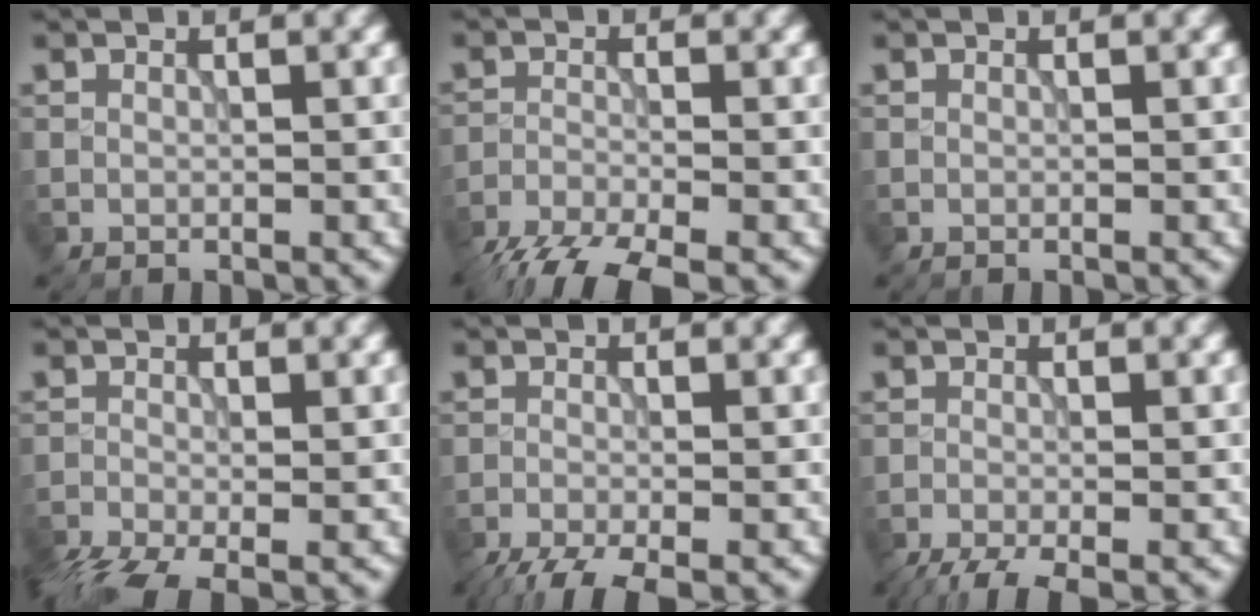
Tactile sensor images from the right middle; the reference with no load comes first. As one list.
[{"total": 7.1, "force": [-5.7, 1.6, 3.9], "torque": [-0.076, -0.033, -0.108]}, {"total": 0.0}, {"total": 5.4, "force": [-3.8, 1.7, 3.4], "torque": [-0.068, -0.022, -0.077]}, {"total": 4.5, "force": [-3.4, 0.8, 2.8], "torque": [-0.046, -0.014, -0.070]}, {"total": 3.7, "force": [-2.8, 0.7, 2.4], "torque": [-0.039, -0.008, -0.058]}]